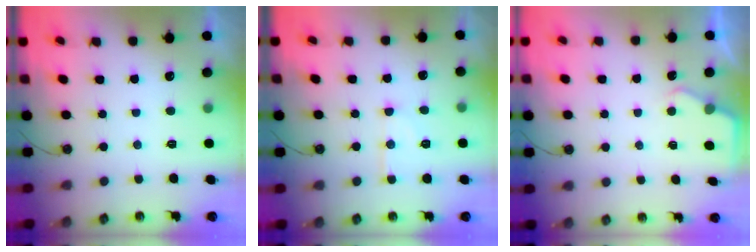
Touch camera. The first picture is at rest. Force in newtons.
{"total": 9.4, "press": 9.4, "slide": 0.8}
{"total": 3.0, "press": 3.0, "slide": 0.4}